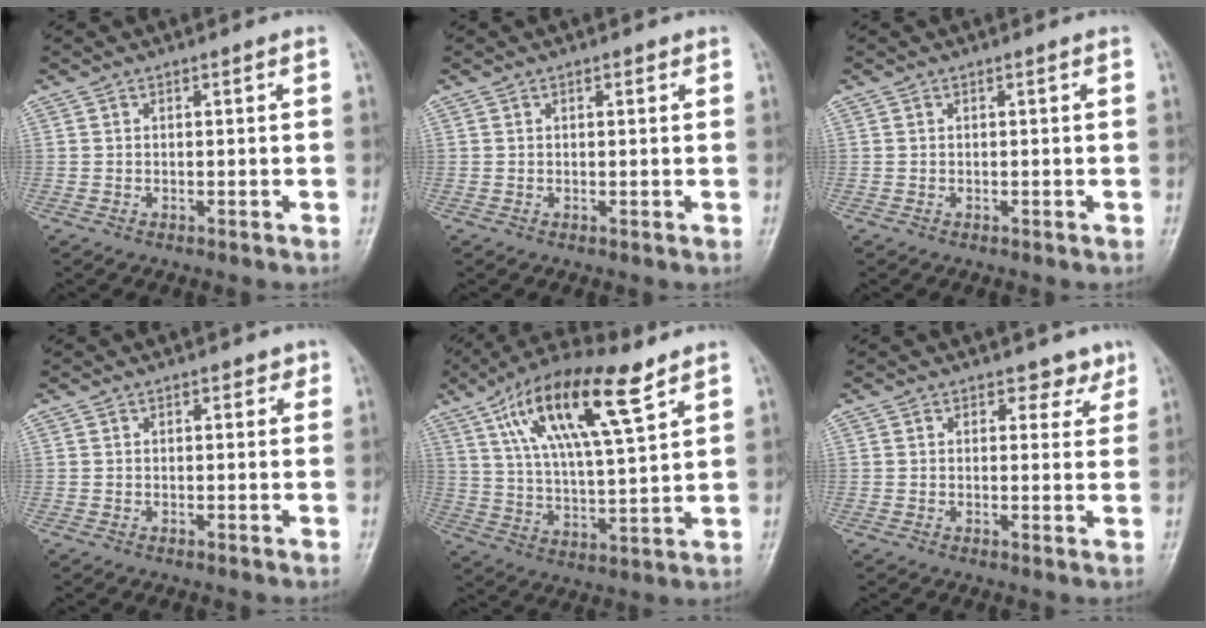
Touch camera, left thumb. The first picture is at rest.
{"total": 1.0, "force": [0.6, 0.6, 0.6], "torque": [-0.002, -0.001, 0.005]}
{"total": 0.0}
{"total": 1.6, "force": [0.9, 1.1, 0.8], "torque": [0.005, -0.001, 0.006]}
{"total": 18.3, "force": [9.6, 5.3, 14.7], "torque": [-0.250, -0.019, 0.173]}
{"total": 3.3, "force": [2.4, 2.2, 0.7], "torque": [0.019, -0.013, 0.025]}